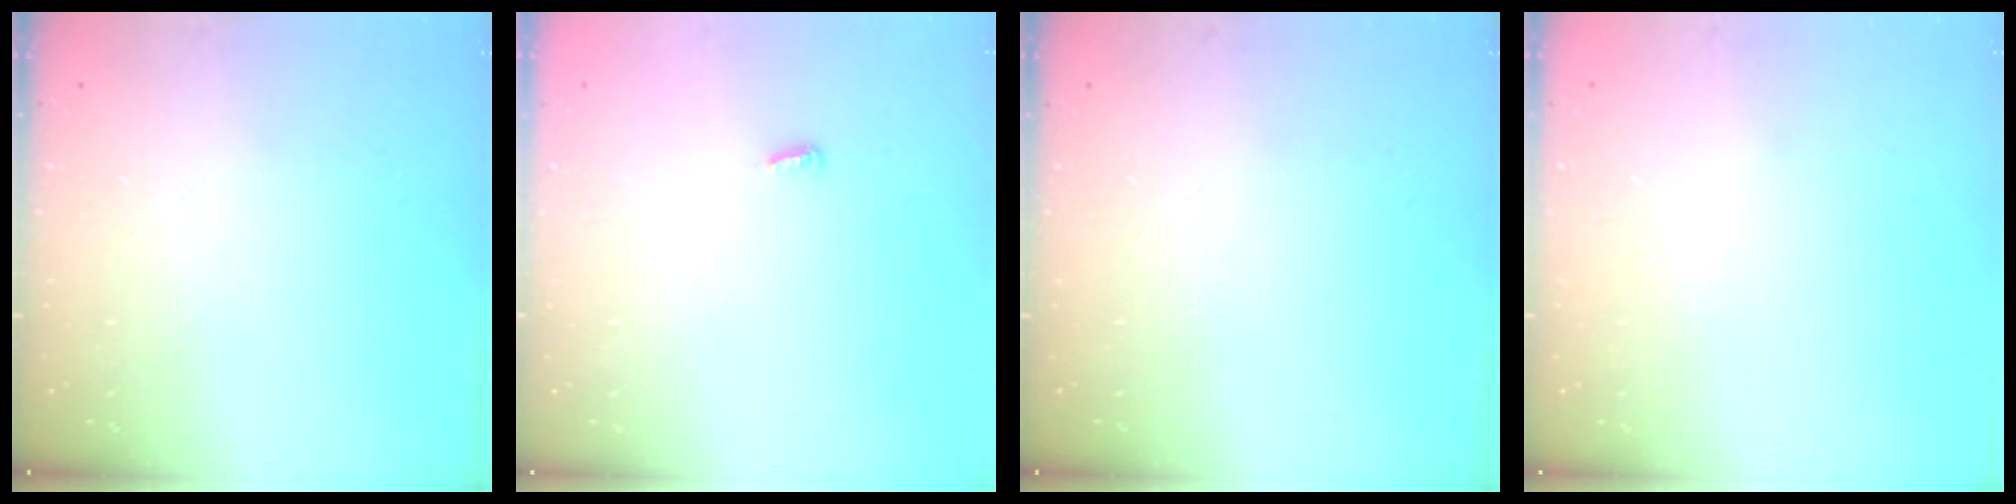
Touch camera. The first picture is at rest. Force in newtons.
{"total": 2.6, "press": 2.6, "slide": 0.2}
{"total": 0.0}
{"total": 1.0, "press": 0.8, "slide": 0.6}